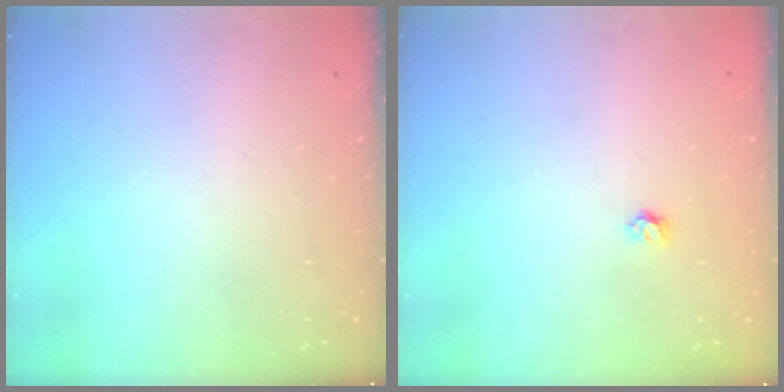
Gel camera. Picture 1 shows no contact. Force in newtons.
{"total": 3.3, "press": 3.3, "slide": 0.3}